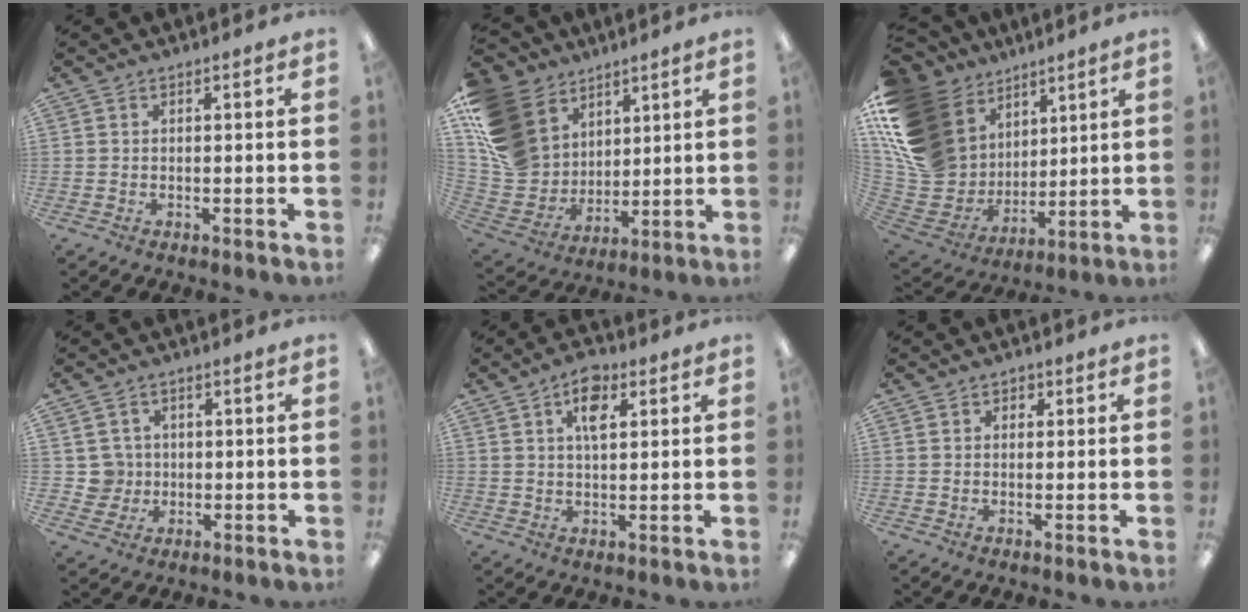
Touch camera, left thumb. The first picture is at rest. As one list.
[{"total": 17.8, "force": [8.3, 13.9, 7.4], "torque": [-0.170, -0.041, 0.164]}, {"total": 20.7, "force": [8.4, 16.5, 9.3], "torque": [-0.195, -0.057, 0.185]}, {"total": 5.2, "force": [0.7, 5.2, 0.4], "torque": [-0.008, 0.006, 0.014]}, {"total": 7.3, "force": [3.5, 3.8, 5.1], "torque": [-0.077, -0.002, 0.056]}, {"total": 1.5, "force": [0.5, 1.3, 0.3], "torque": [0.001, 0.002, 0.006]}]